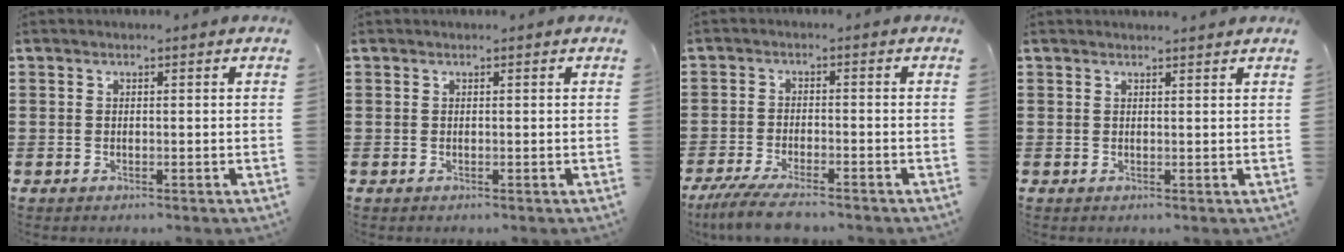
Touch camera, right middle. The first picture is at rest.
{"total": 0.0}
{"total": 5.1, "force": [-4.3, 0.4, 2.8], "torque": [-0.065, -0.013, -0.083]}
{"total": 1.0, "force": [1.0, -0.1, 0.1], "torque": [0.004, -0.005, 0.017]}